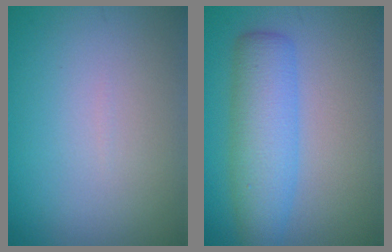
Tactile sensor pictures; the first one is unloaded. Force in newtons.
{"total": 5.3, "press": 5.3, "slide": 0.1}